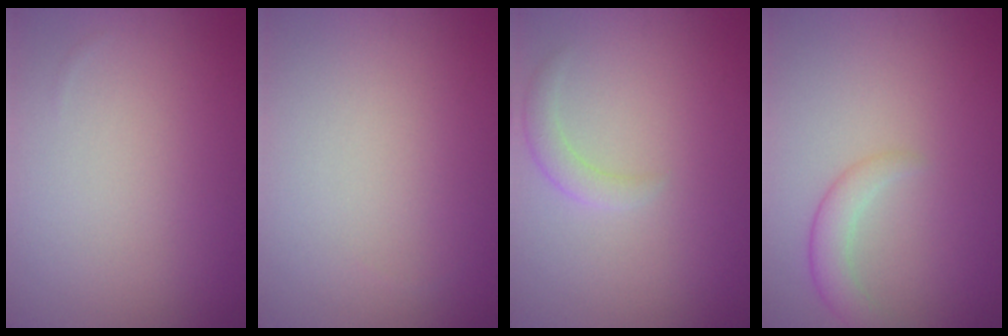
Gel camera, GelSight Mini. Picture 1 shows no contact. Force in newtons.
{"total": 0.0}
{"total": 1.6, "press": 1.6, "slide": 0.1}
{"total": 2.3, "press": 2.3, "slide": 0.1}